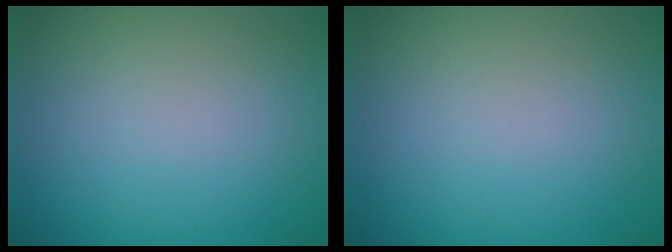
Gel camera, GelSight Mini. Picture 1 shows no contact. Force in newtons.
{"total": 0.0}